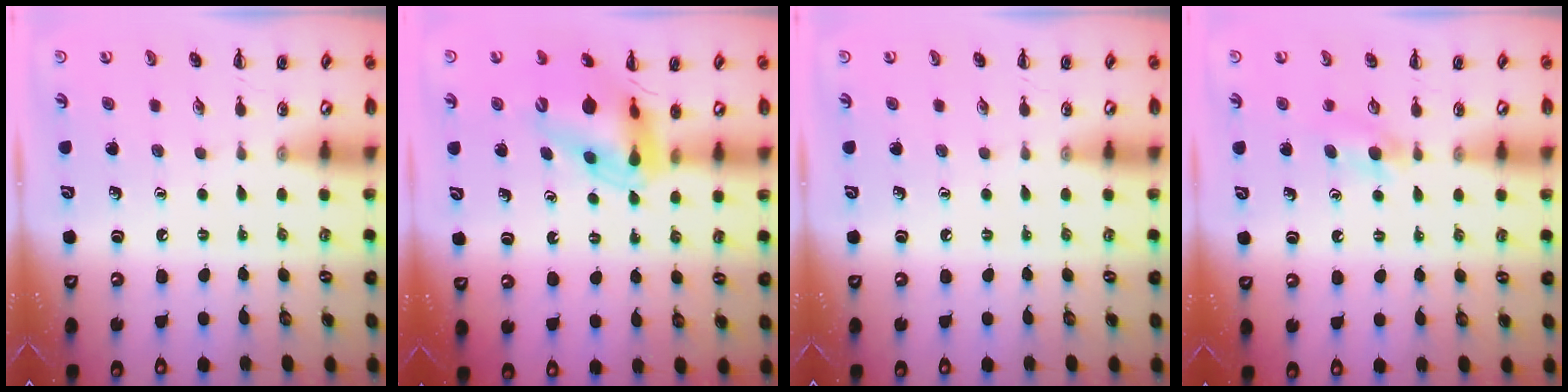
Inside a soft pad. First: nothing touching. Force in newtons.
{"total": 11.7, "press": 11.2, "slide": 3.4}
{"total": 0.0}
{"total": 3.8, "press": 3.6, "slide": 1.3}